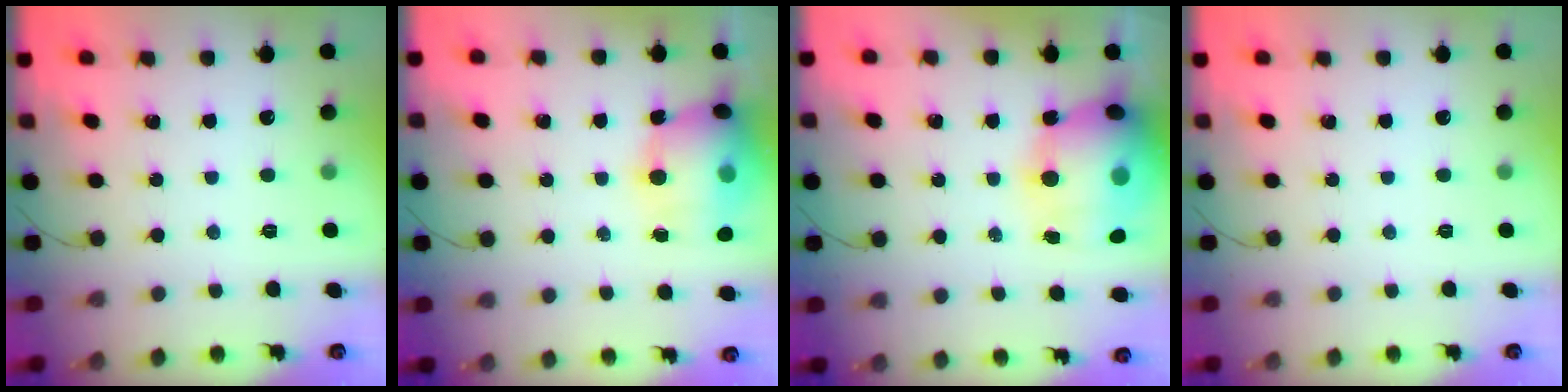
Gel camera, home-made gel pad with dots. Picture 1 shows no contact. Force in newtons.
{"total": 15.6, "press": 15.1, "slide": 3.9}
{"total": 22.0, "press": 21.5, "slide": 4.7}
{"total": 0.0}